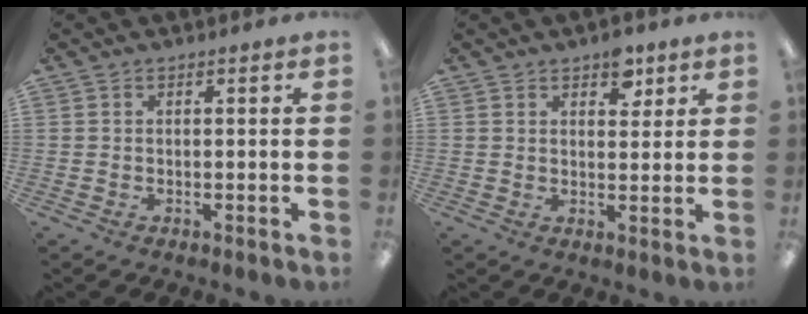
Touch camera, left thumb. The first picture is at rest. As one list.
[{"total": 5.6, "force": [3.7, 3.1, 2.7], "torque": [-0.014, -0.021, 0.059]}]